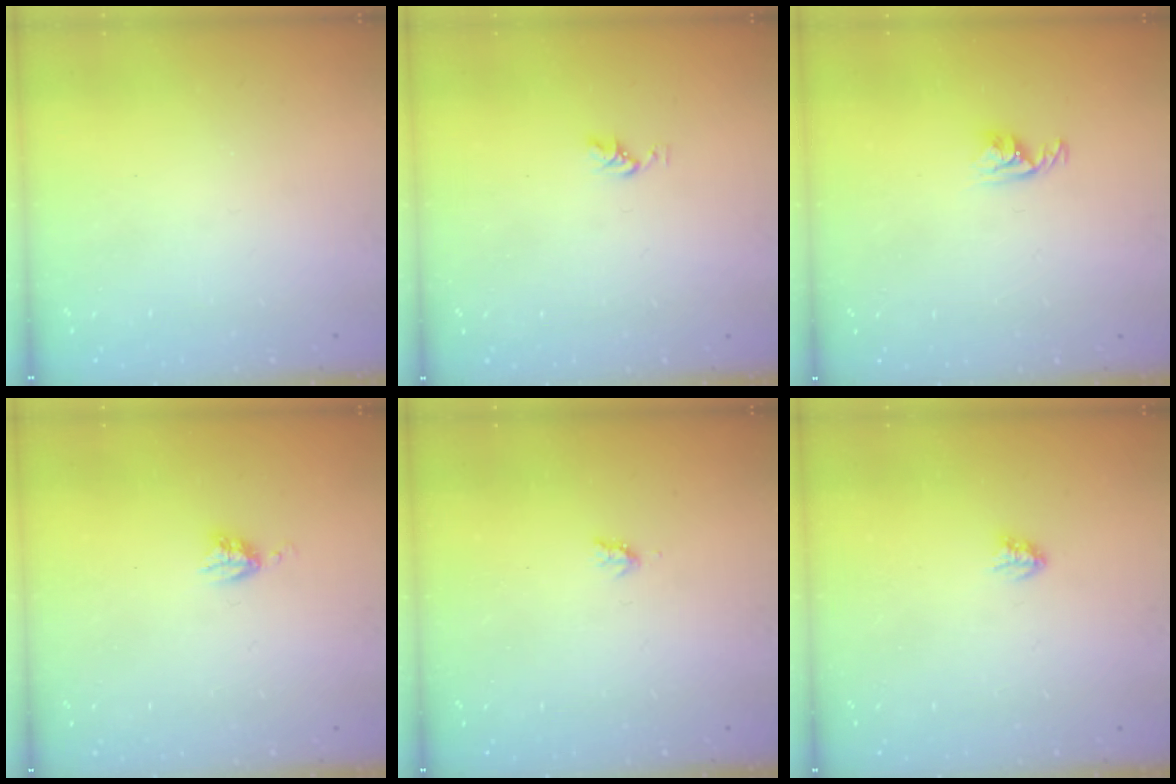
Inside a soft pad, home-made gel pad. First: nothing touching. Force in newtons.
{"total": 2.4, "press": 2.4, "slide": 0.4}
{"total": 3.5, "press": 3.5, "slide": 0.5}
{"total": 4.0, "press": 3.9, "slide": 0.5}
{"total": 2.4, "press": 2.4, "slide": 0.4}
{"total": 2.9, "press": 2.9, "slide": 0.3}